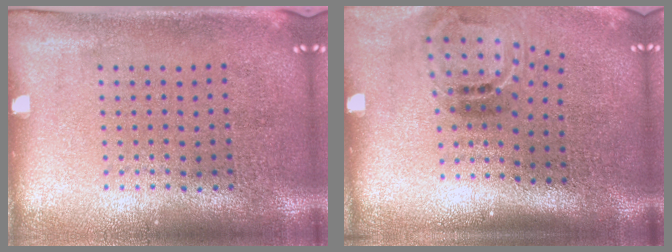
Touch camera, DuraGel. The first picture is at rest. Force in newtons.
{"total": 1.8, "press": 1.1, "slide": 1.5}